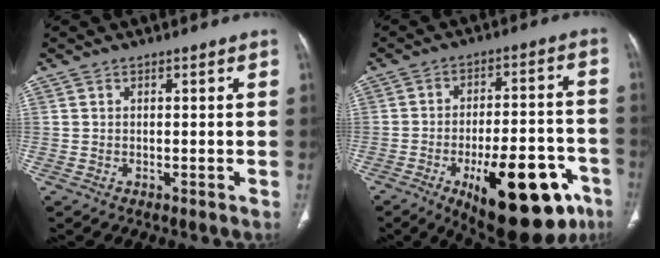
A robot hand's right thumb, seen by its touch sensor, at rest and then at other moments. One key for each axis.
{"total": 23.6, "fx": -11.0, "fy": 9.6, "fz": 18.5, "tx": -0.203, "ty": 0.050, "tz": -0.145}